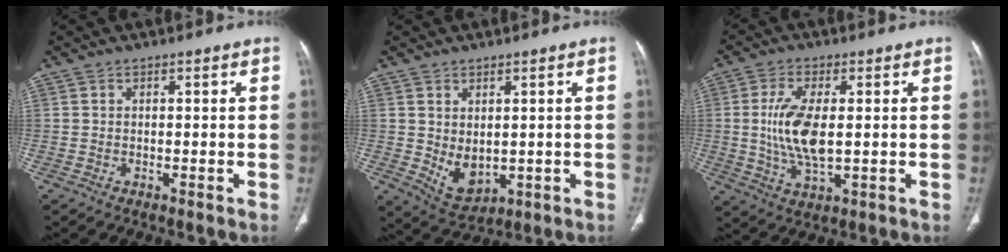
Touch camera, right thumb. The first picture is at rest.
{"total": 6.1, "force": [0.1, 4.0, 4.6], "torque": [-0.065, -0.011, 0.029]}
{"total": 10.3, "force": [0.4, 4.4, 9.3], "torque": [-0.196, -0.012, 0.011]}